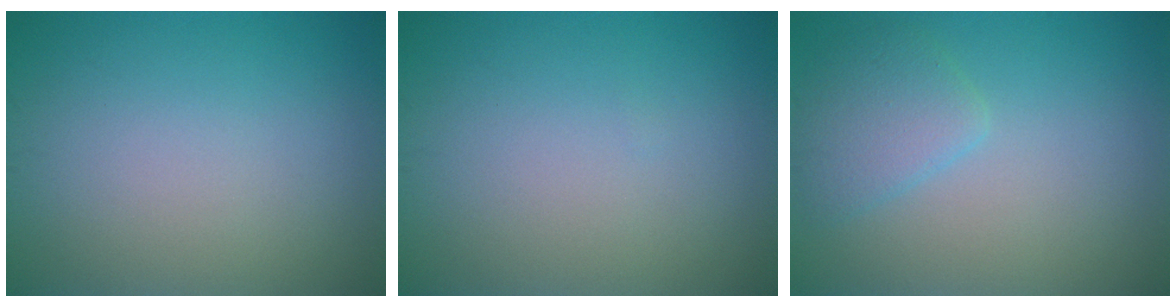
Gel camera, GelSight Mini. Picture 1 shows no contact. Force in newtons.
{"total": 0.0}
{"total": 2.6, "press": 2.6, "slide": 0.2}